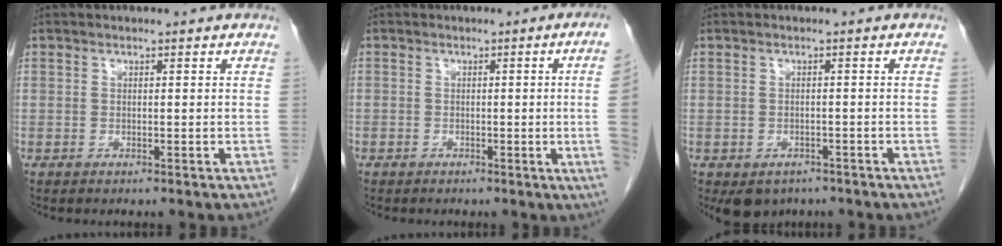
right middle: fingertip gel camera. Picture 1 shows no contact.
{"total": 5.7, "force": [-0.5, -1.9, 5.3], "torque": [-0.044, -0.008, -0.007]}
{"total": 4.7, "force": [-3.2, 3.2, 1.3], "torque": [-0.013, 0.002, -0.040]}